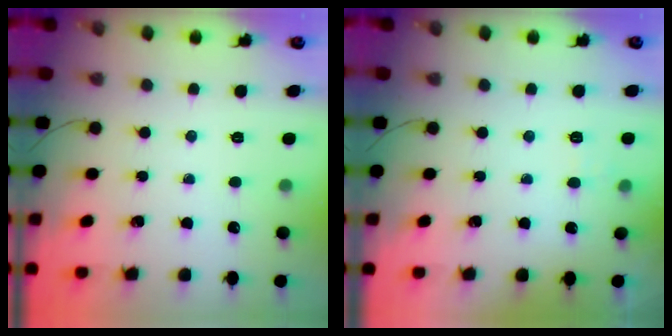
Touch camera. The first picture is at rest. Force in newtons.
{"total": 2.8, "press": 2.5, "slide": 1.3}